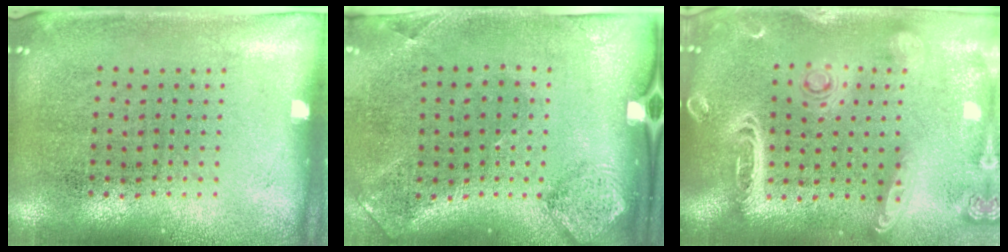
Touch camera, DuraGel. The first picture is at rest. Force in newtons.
{"total": 1.8, "press": 1.2, "slide": 1.4}
{"total": 3.0, "press": 2.5, "slide": 1.6}